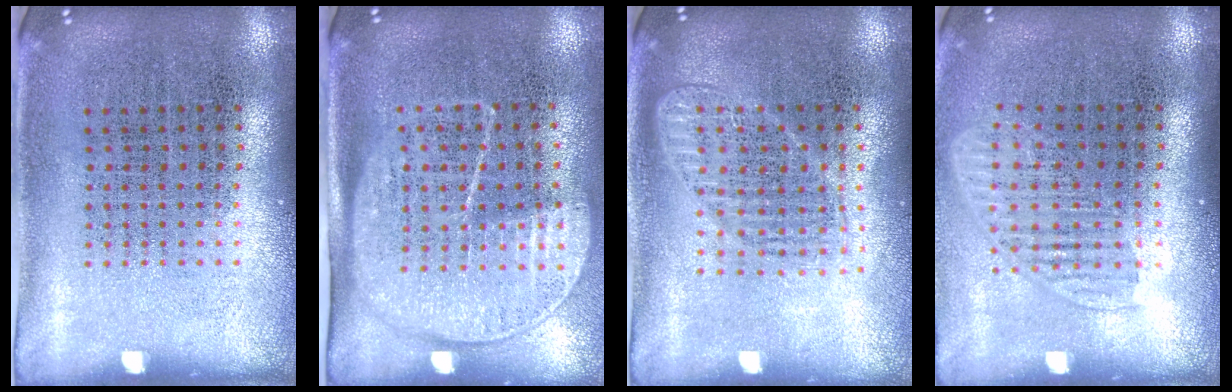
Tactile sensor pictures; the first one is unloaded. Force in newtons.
{"total": 1.7, "press": 1.4, "slide": 1.0}
{"total": 1.6, "press": 1.4, "slide": 0.7}
{"total": 1.4, "press": 1.2, "slide": 0.8}